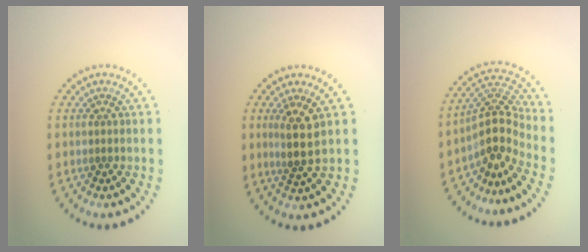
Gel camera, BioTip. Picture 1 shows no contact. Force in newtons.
{"total": 2.8, "press": 2.4, "slide": 1.5}
{"total": 3.9, "press": 2.7, "slide": 2.8}